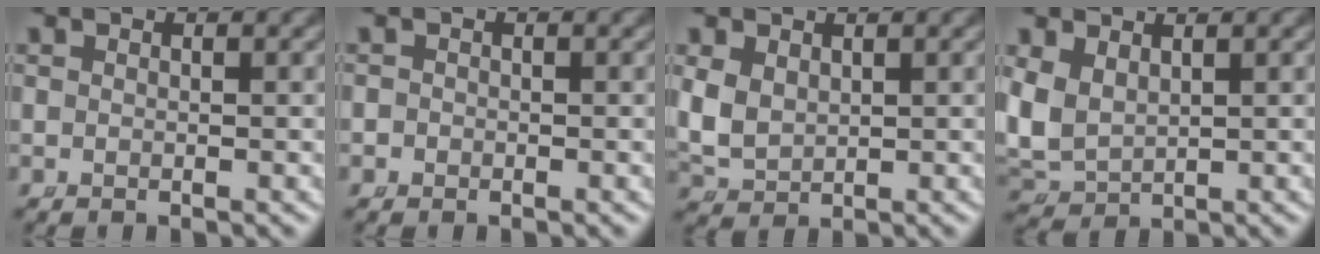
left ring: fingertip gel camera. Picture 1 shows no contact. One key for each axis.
{"total": 1.0, "fx": -0.5, "fy": 0.9, "fz": 0.0, "tx": -0.003, "ty": -0.007, "tz": -0.007}
{"total": 5.1, "fx": 0.4, "fy": 4.6, "fz": 2.2, "tx": -0.085, "ty": -0.022, "tz": 0.021}
{"total": 6.1, "fx": 0.4, "fy": 5.5, "fz": 2.7, "tx": -0.113, "ty": -0.033, "tz": 0.024}